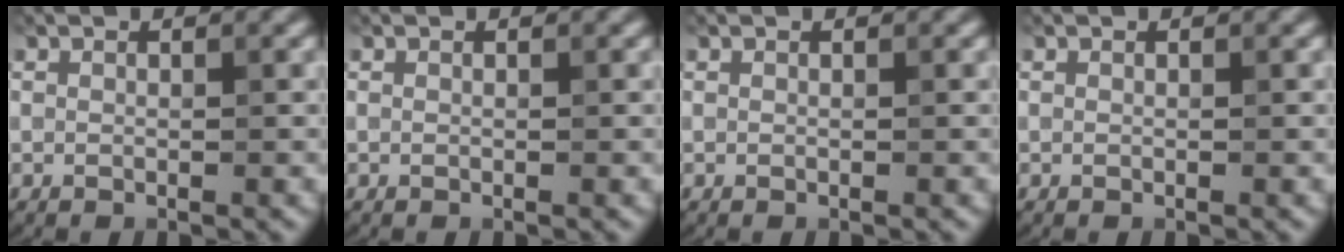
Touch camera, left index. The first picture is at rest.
{"total": 0.0}
{"total": 0.0}
{"total": 0.0}